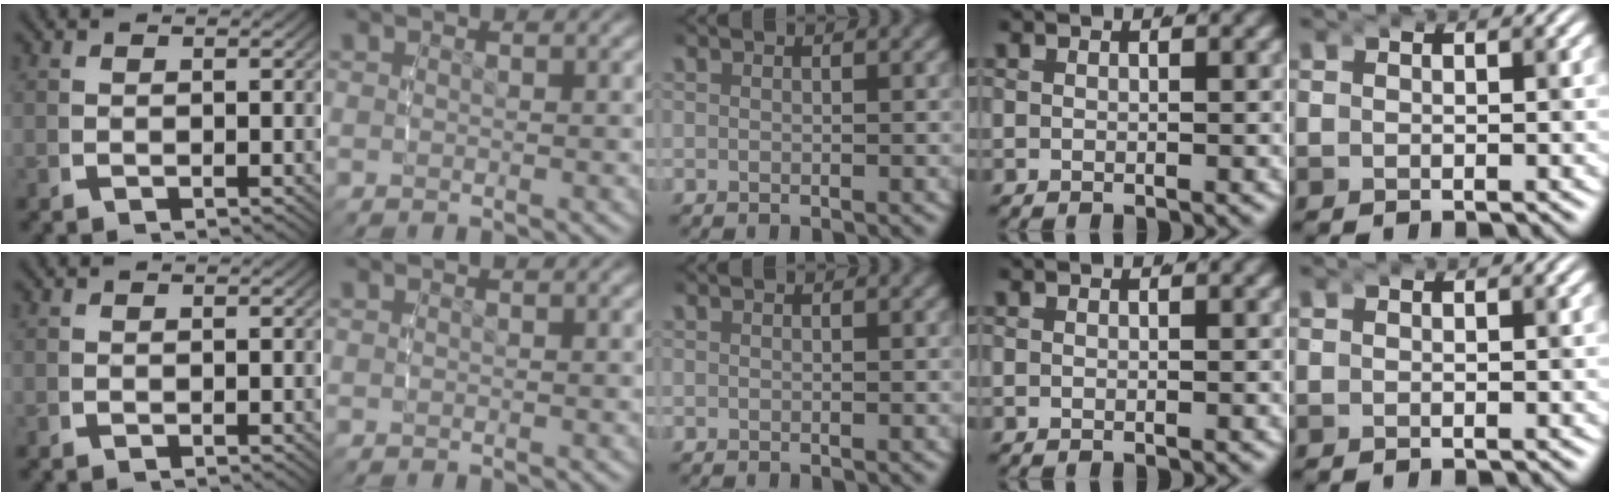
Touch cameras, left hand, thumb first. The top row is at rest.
{}